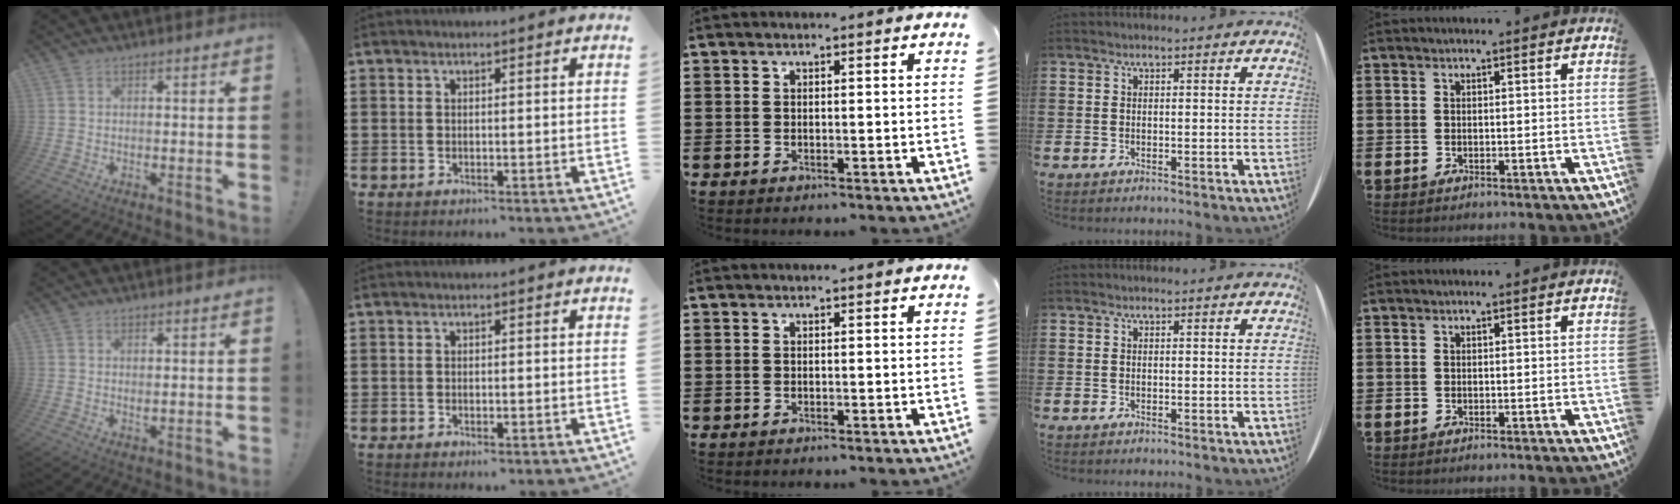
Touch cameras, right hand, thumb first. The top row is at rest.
{"thumb": {"total": 1.3, "force": [0.9, 0.4, 0.7], "torque": [0.000, -0.009, 0.014]}, "index": {"total": 0.7, "force": [-0.6, 0.2, 0.4], "torque": [-0.011, -0.006, -0.009]}}